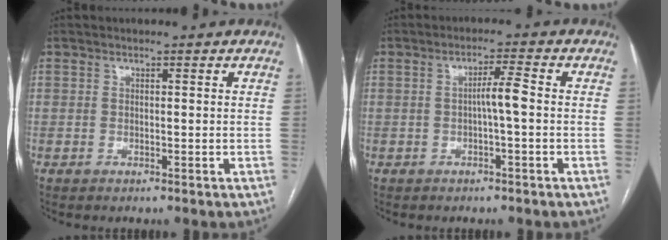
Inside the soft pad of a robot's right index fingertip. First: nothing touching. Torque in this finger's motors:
{"motor_torque": [0.68, 0.14, 0.28, 0.07]}